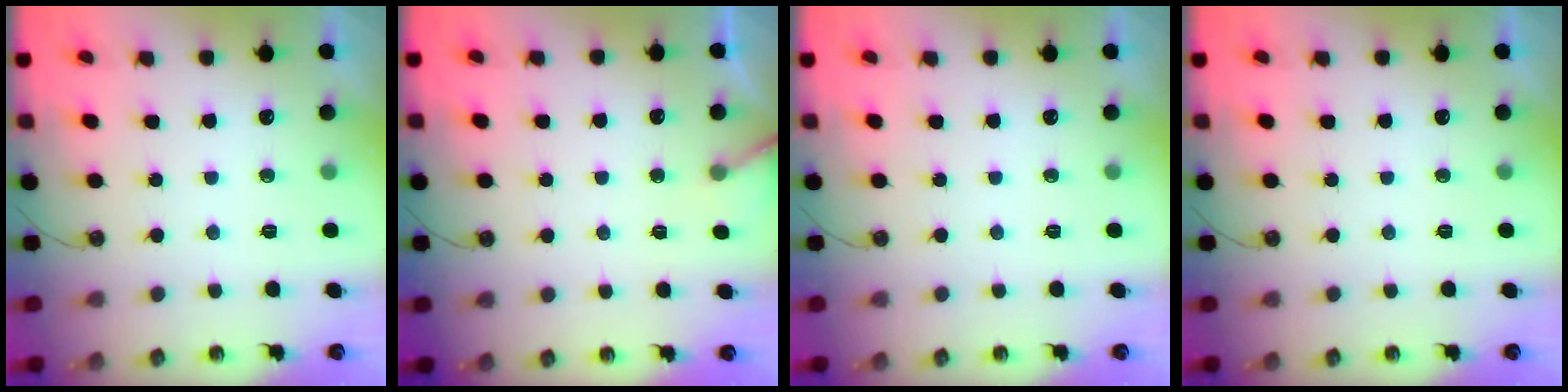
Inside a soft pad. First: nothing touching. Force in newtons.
{"total": 4.5, "press": 4.5, "slide": 0.4}
{"total": 0.0}
{"total": 0.0}